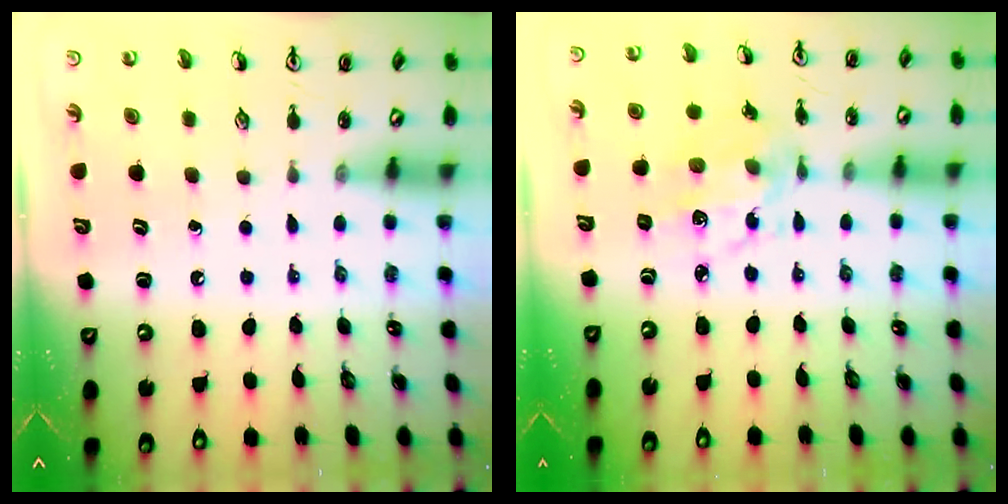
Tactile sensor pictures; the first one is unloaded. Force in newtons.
{"total": 7.8, "press": 7.7, "slide": 0.7}